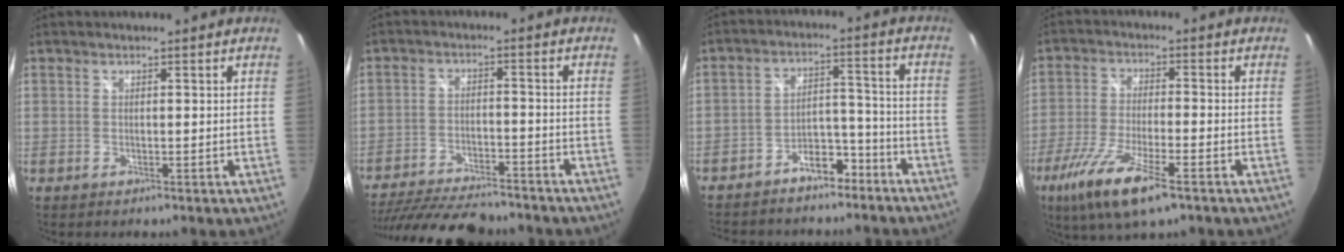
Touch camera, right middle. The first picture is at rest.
{"total": 19.4, "force": [-16.5, 5.3, 8.8], "torque": [-0.183, -0.025, -0.255]}
{"total": 12.1, "force": [-9.6, 6.0, 4.4], "torque": [-0.093, 0.045, -0.129]}
{"total": 12.9, "force": [-7.6, 2.9, 10.0], "torque": [-0.220, -0.036, -0.144]}